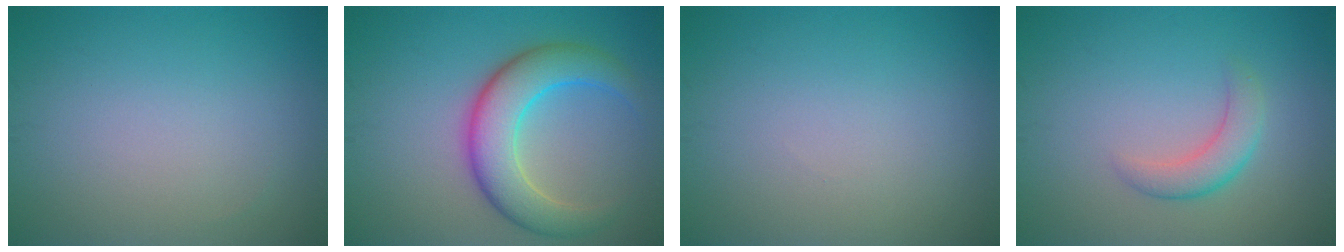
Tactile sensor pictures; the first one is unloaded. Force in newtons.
{"total": 6.6, "press": 6.6, "slide": 0.3}
{"total": 0.0}
{"total": 2.6, "press": 2.6, "slide": 0.1}